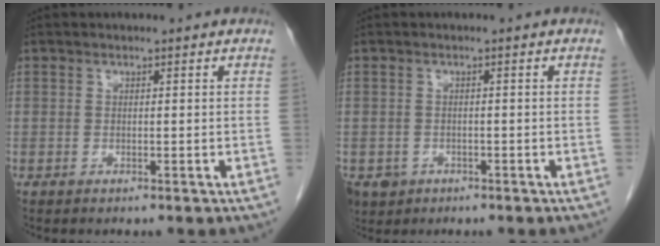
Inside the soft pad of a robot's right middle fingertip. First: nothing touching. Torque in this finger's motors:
{"motor_torque": [0.10, -0.04, 0.00, 0.00]}